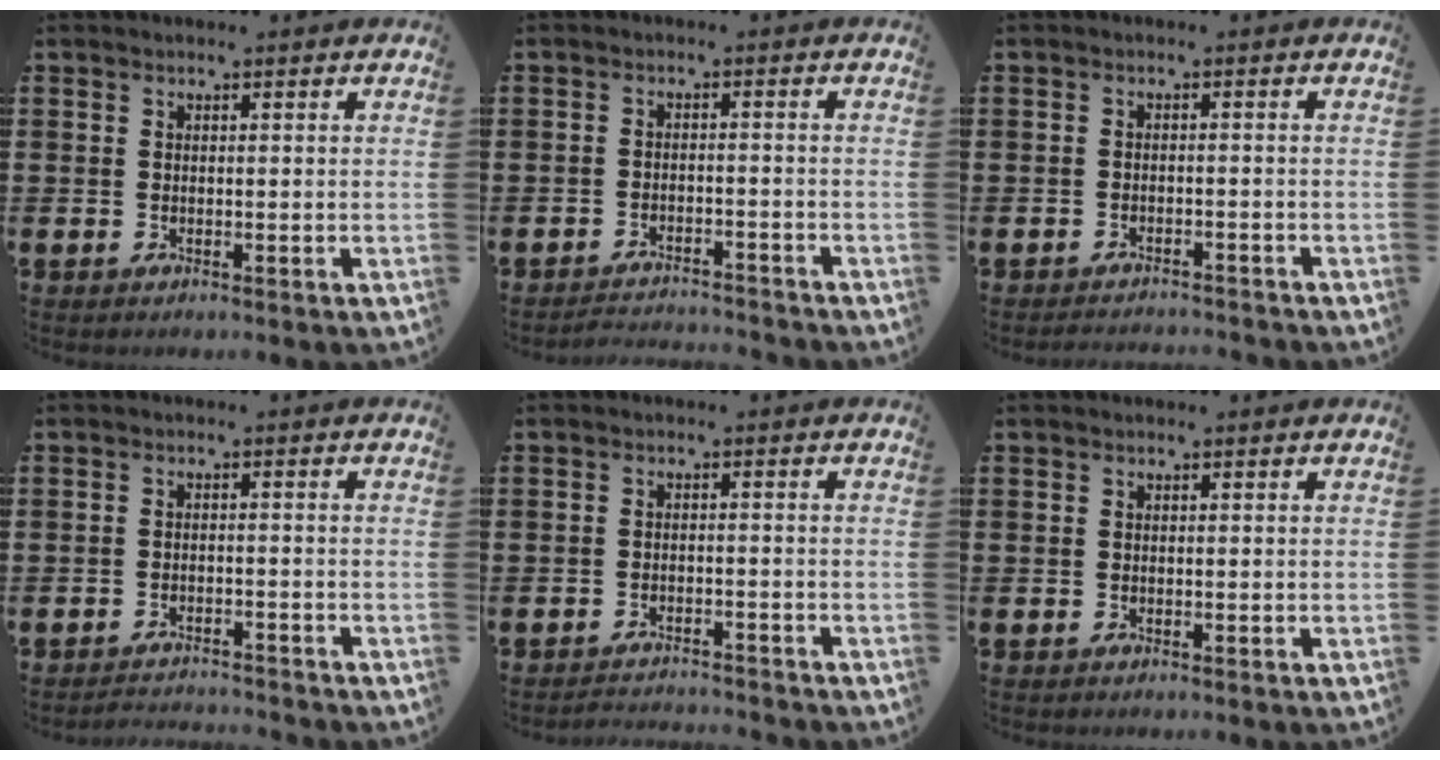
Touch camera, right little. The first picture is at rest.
{"total": 2.2, "force": [-2.2, -0.1, -0.1], "torque": [-0.003, 0.005, -0.048]}
{"total": 1.4, "force": [-1.4, -0.1, 0.0], "torque": [-0.003, 0.003, -0.029]}
{"total": 1.8, "force": [-1.8, 0.0, -0.1], "torque": [-0.004, 0.004, -0.038]}
{"total": 1.8, "force": [-1.8, -0.1, -0.1], "torque": [-0.002, 0.004, -0.039]}
{"total": 0.0}